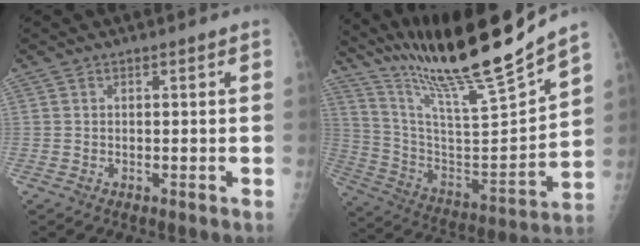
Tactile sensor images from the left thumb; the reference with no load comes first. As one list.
[{"total": 23.1, "force": [19.8, 0.5, 11.9], "torque": [-0.187, -0.112, 0.345]}]